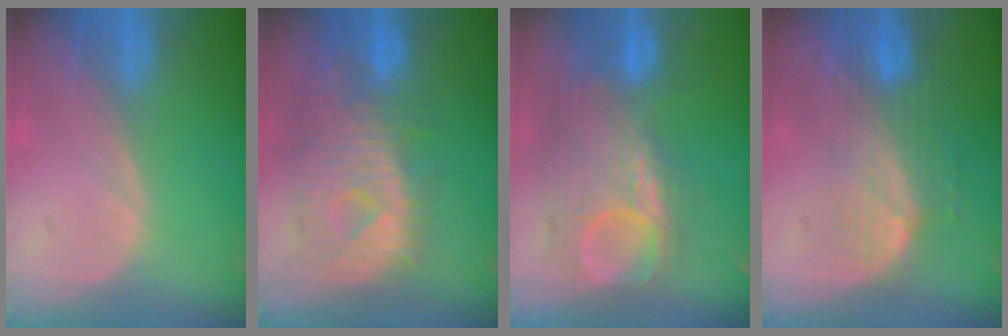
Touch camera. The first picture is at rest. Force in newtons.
{"total": 10.9, "press": 9.7, "slide": 5.1}
{"total": 10.6, "press": 10.1, "slide": 3.2}
{"total": 7.5, "press": 6.8, "slide": 3.2}